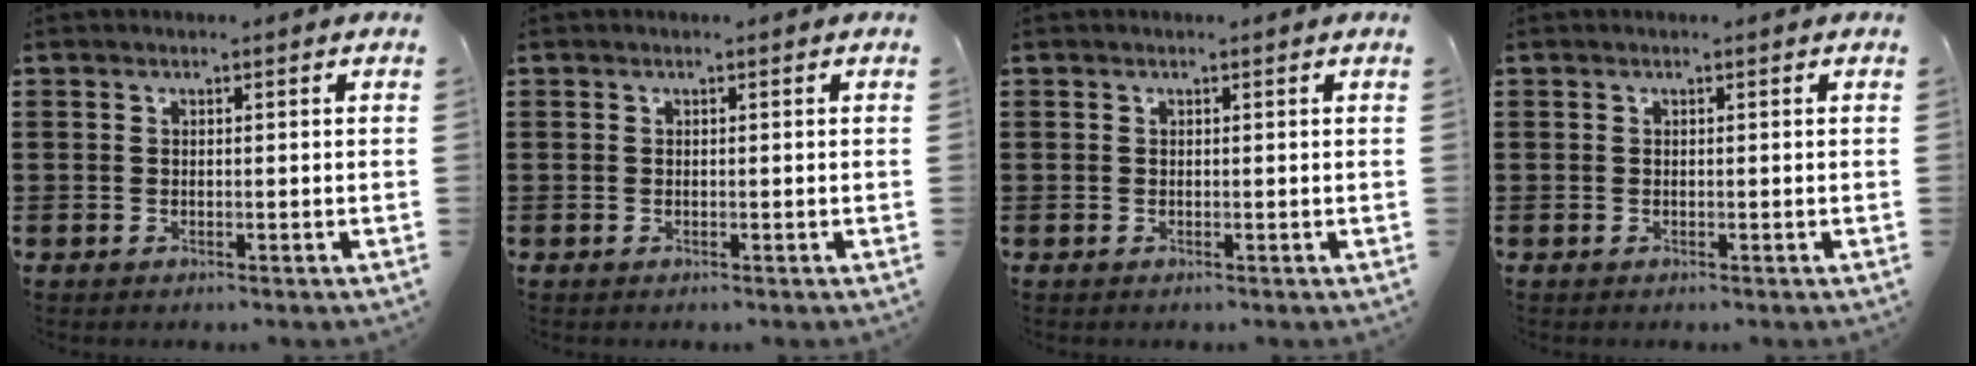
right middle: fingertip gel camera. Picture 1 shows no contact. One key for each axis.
{"total": 0.0}
{"total": 0.0}
{"total": 0.0}